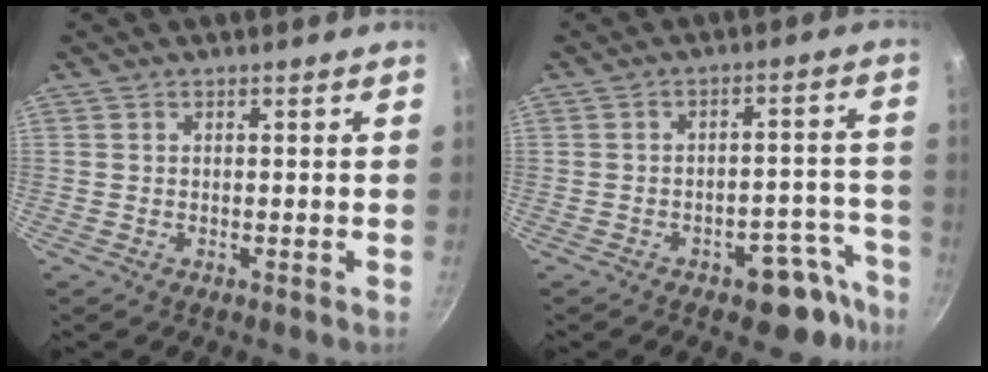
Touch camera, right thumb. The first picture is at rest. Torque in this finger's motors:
{"motor_torque": [2.63, 2.37, 0.45, -0.84, 0.03]}